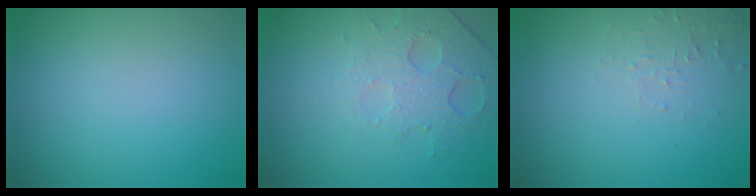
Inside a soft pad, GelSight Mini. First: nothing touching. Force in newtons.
{"total": 4.5, "press": 2.9, "slide": 3.5}
{"total": 1.5, "press": 1.5, "slide": 0.3}